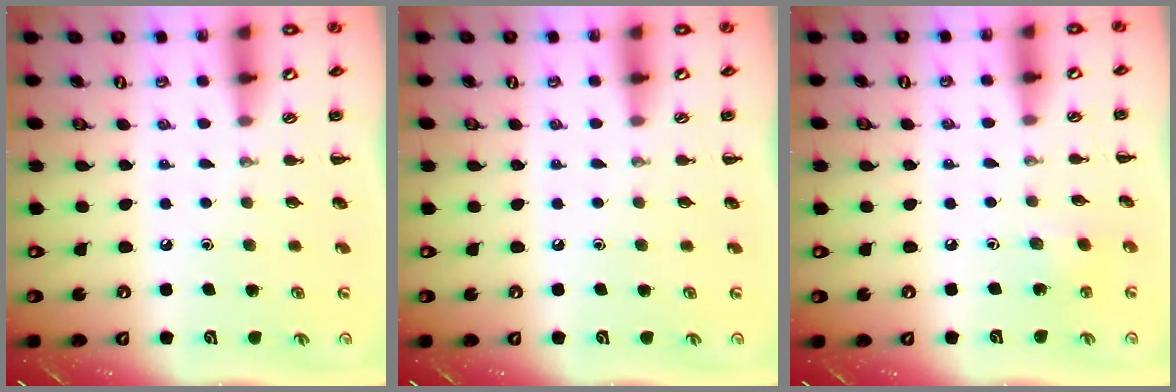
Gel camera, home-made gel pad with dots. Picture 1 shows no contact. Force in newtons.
{"total": 0.0}
{"total": 2.4, "press": 2.3, "slide": 0.7}